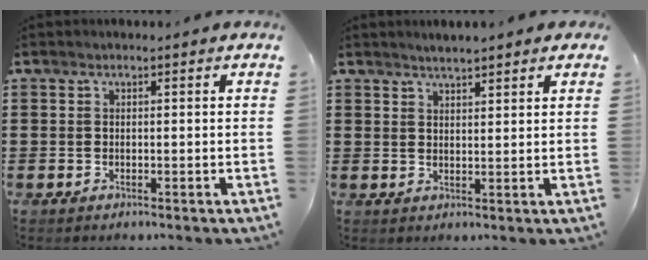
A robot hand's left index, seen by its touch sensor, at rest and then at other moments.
{"total": 2.3, "force": [2.1, 0.1, 0.8], "torque": [-0.019, 0.002, 0.040]}